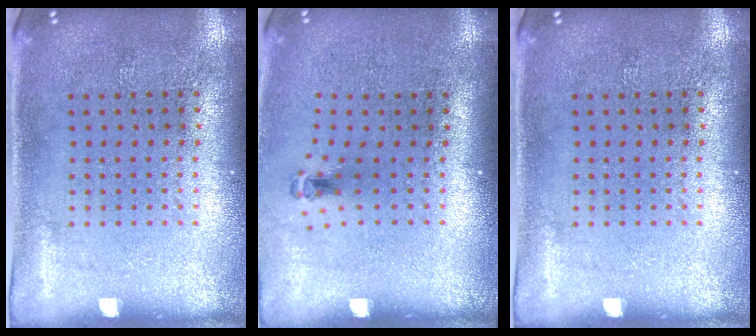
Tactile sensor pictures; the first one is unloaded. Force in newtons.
{"total": 0.6, "press": 0.3, "slide": 0.5}
{"total": 0.0}